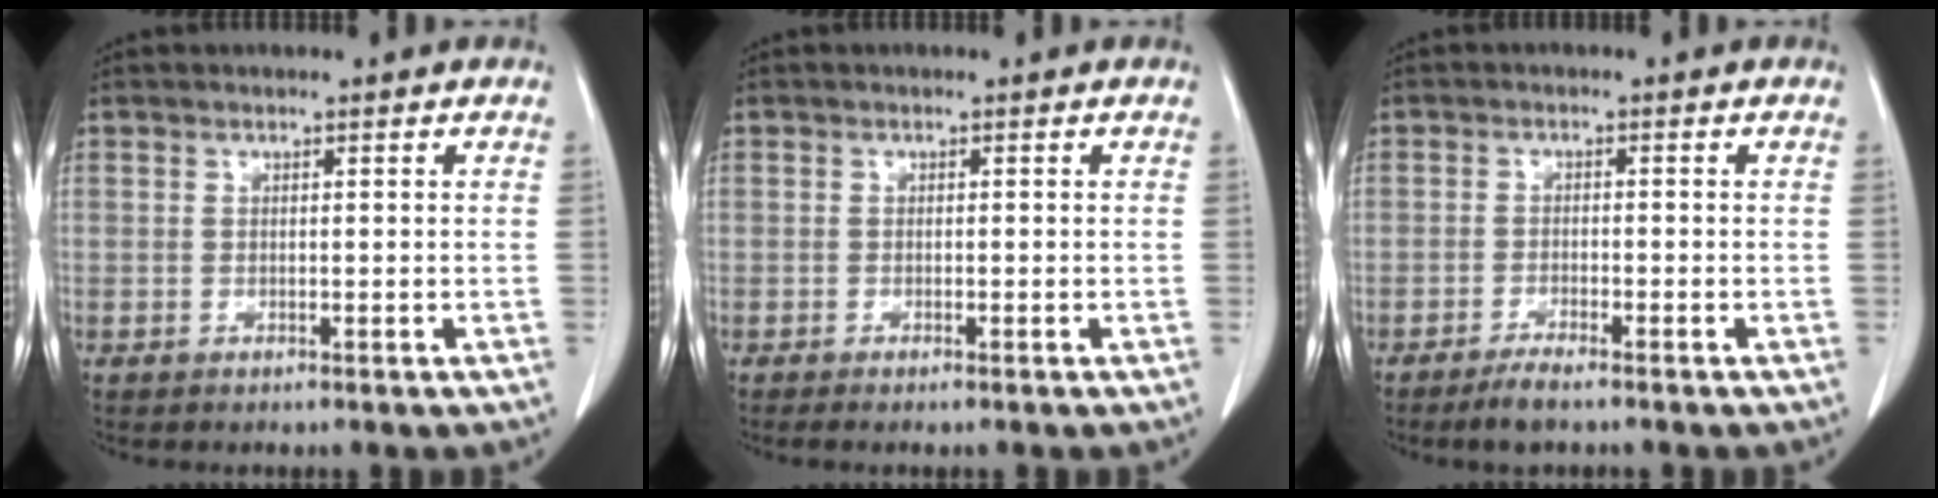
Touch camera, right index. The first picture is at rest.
{"total": 1.1, "force": [-0.9, 0.0, 0.6], "torque": [-0.009, -0.002, -0.013]}
{"total": 2.9, "force": [-2.4, 0.1, 1.7], "torque": [-0.038, -0.005, -0.047]}